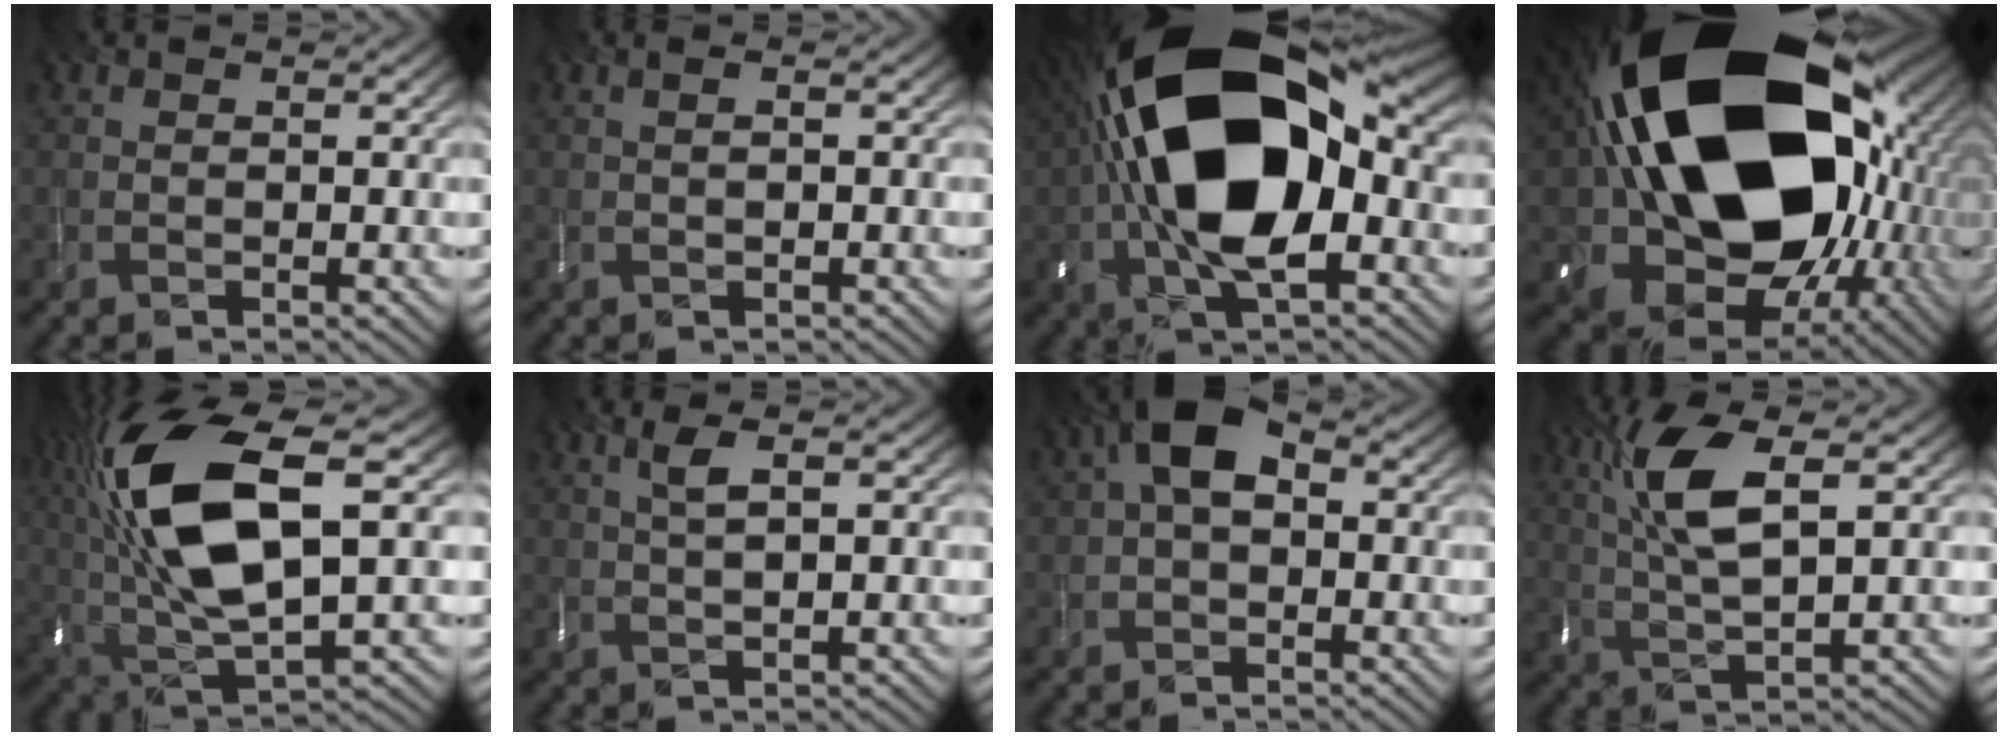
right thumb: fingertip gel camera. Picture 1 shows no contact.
{"total": 0.7, "force": [0.0, -0.3, 0.7], "torque": [-0.014, 0.005, 0.001]}
{"total": 19.6, "force": [-0.7, 10.2, 16.8], "torque": [-0.326, 0.001, -0.017]}
{"total": 24.1, "force": [2.8, 17.2, 16.6], "torque": [-0.327, -0.063, 0.066]}
{"total": 16.7, "force": [3.4, 6.7, 14.9], "torque": [-0.333, 0.013, 0.062]}
{"total": 2.6, "force": [0.9, 0.2, 2.4], "torque": [-0.055, 0.007, 0.021]}
{"total": 5.6, "force": [0.6, 3.3, 4.5], "torque": [-0.082, 0.020, -0.003]}
{"total": 8.6, "force": [2.7, 2.4, 7.8], "torque": [-0.175, 0.009, 0.054]}